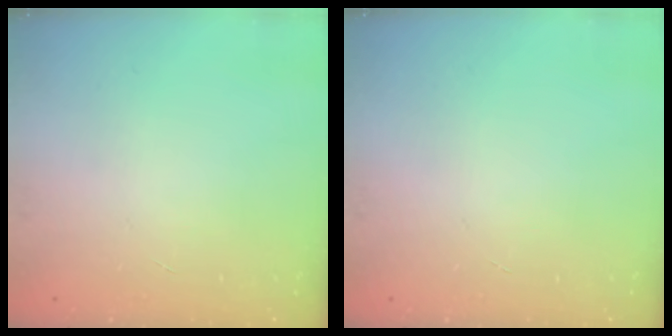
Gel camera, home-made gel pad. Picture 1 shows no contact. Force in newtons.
{"total": 0.0}